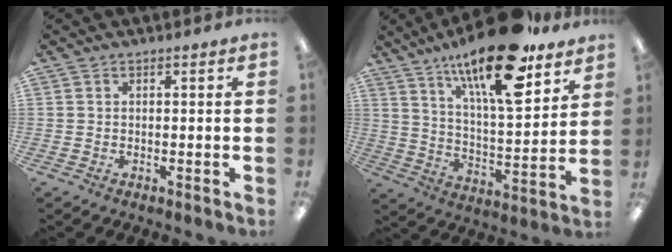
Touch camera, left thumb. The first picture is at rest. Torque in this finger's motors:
{"motor_torque": [0.87, 0.68, 1.72, -1.05, 0.23]}